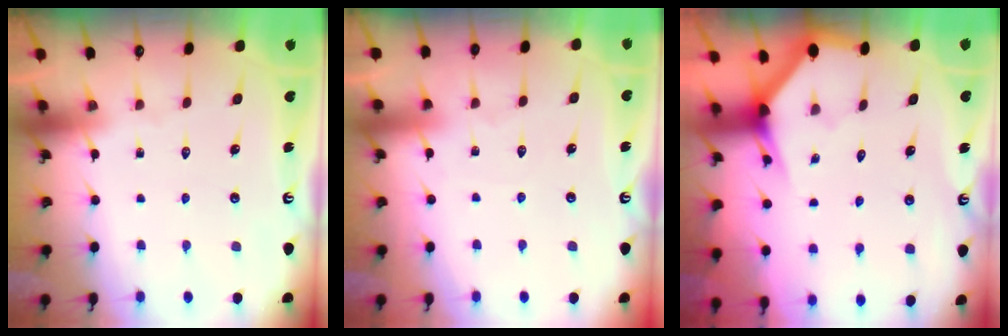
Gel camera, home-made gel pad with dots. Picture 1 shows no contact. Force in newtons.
{"total": 2.9, "press": 2.9, "slide": 0.3}
{"total": 2.9, "press": 2.9, "slide": 0.1}